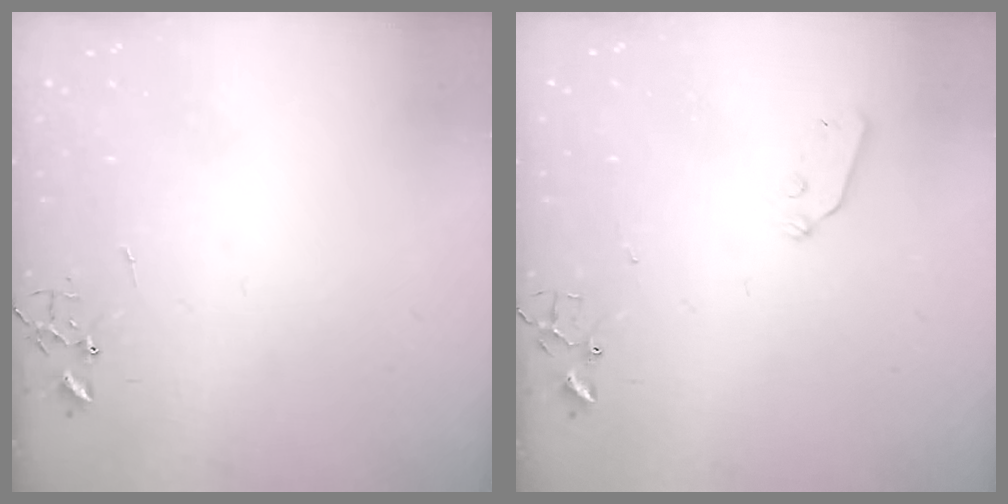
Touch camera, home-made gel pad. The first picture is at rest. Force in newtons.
{"total": 3.3, "press": 3.3, "slide": 0.4}